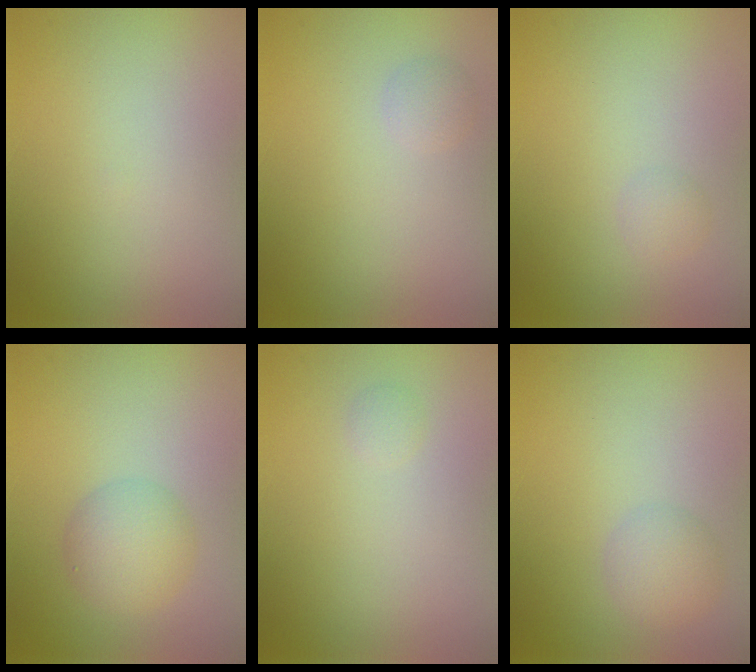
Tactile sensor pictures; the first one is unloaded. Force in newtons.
{"total": 1.0, "press": 1.0, "slide": 0.1}
{"total": 0.9, "press": 0.9, "slide": 0.0}
{"total": 3.2, "press": 3.2, "slide": 0.1}
{"total": 0.6, "press": 0.6, "slide": 0.1}
{"total": 2.2, "press": 2.2, "slide": 0.0}